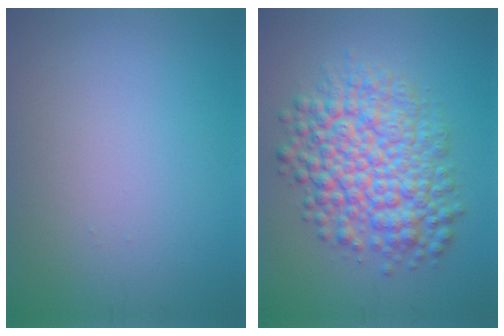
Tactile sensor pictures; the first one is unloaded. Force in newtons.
{"total": 8.7, "press": 8.7, "slide": 0.2}